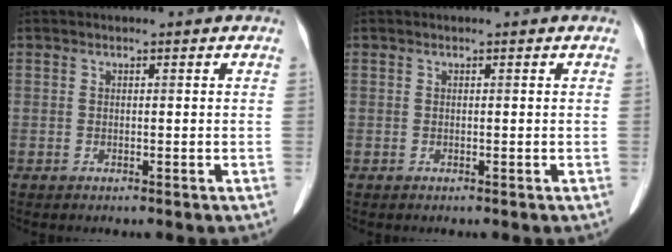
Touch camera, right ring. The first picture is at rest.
{"total": 0.0}